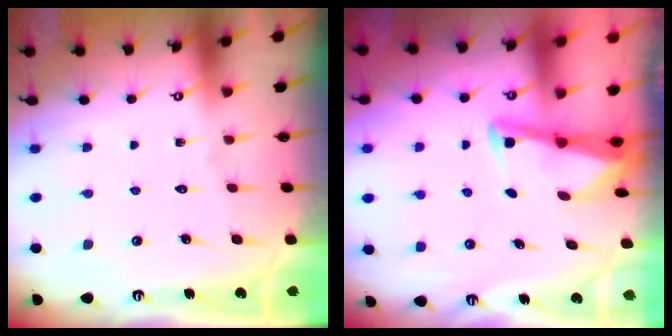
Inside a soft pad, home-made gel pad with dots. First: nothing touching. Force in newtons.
{"total": 3.0, "press": 2.9, "slide": 0.4}